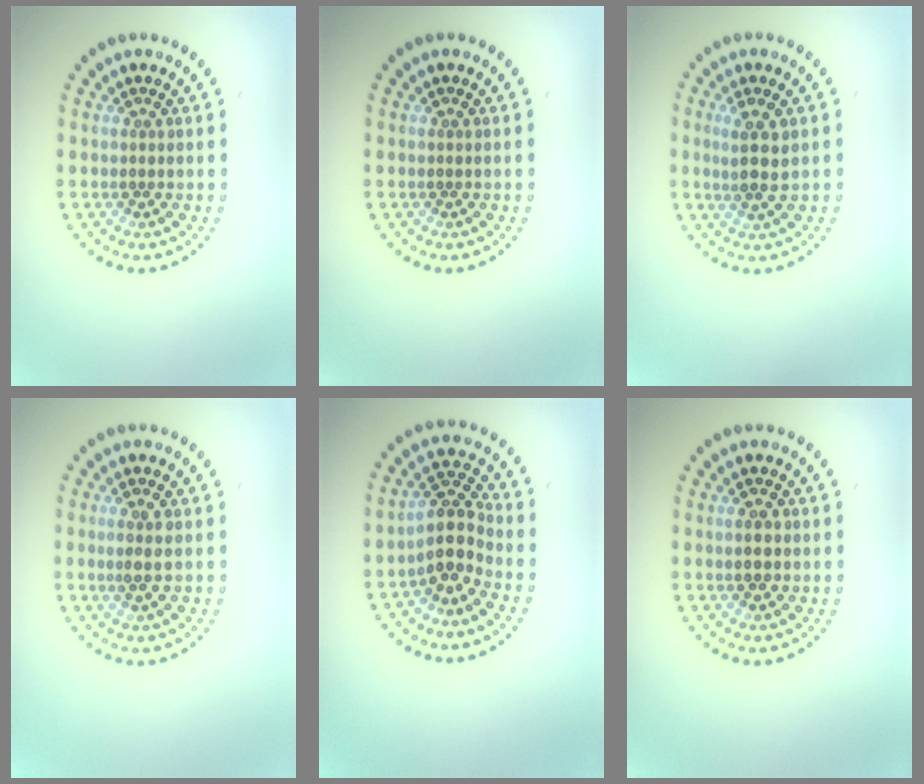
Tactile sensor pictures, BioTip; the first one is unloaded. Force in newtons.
{"total": 0.0}
{"total": 2.6, "press": 2.2, "slide": 1.3}
{"total": 1.7, "press": 1.5, "slide": 0.7}
{"total": 3.5, "press": 2.7, "slide": 2.2}
{"total": 2.1, "press": 2.1, "slide": 0.1}